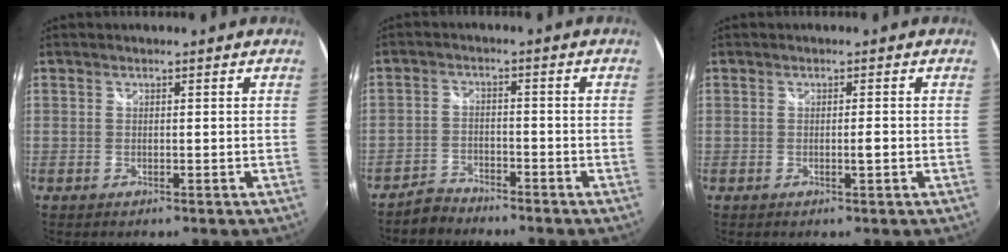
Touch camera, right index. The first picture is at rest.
{"total": 4.2, "force": [-3.9, 1.5, 0.5], "torque": [-0.024, 0.006, -0.075]}
{"total": 1.3, "force": [-0.3, 0.0, 1.2], "torque": [-0.020, 0.003, -0.004]}